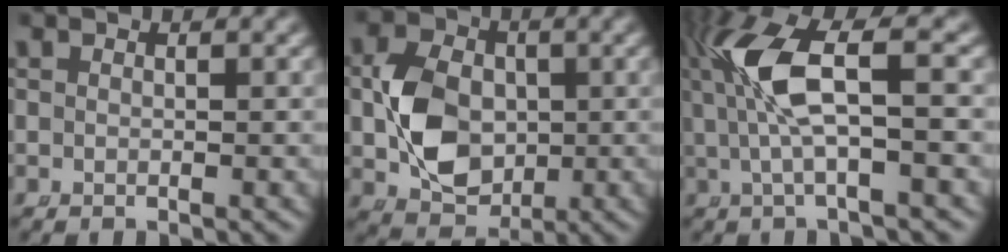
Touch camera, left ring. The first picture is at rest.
{"total": 6.6, "force": [-0.5, 4.9, 4.3], "torque": [-0.068, -0.013, -0.006]}
{"total": 6.8, "force": [1.0, 2.1, 6.4], "torque": [-0.132, 0.011, 0.018]}